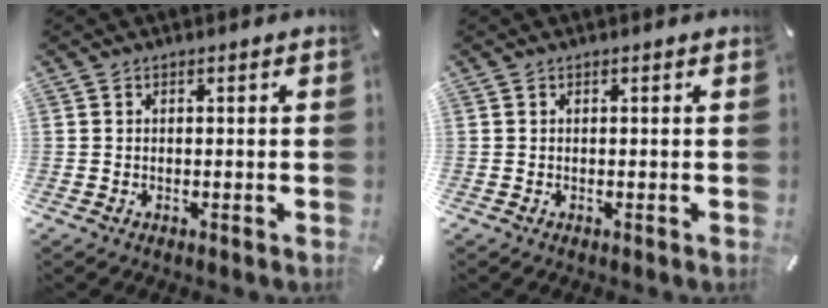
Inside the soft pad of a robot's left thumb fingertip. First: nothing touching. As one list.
[{"total": 0.0}]